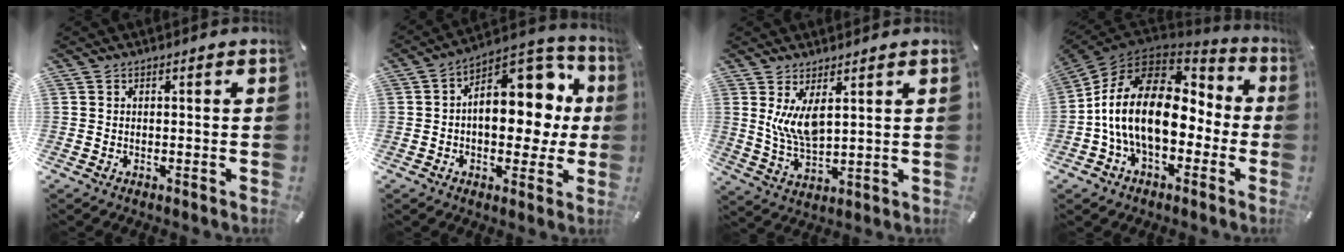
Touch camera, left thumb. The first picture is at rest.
{"total": 16.1, "force": [2.4, 10.9, 11.6], "torque": [-0.133, -0.027, 0.044]}
{"total": 8.0, "force": [3.3, 3.4, 6.5], "torque": [-0.135, -0.014, 0.059]}
{"total": 20.2, "force": [-1.0, 13.4, 15.1], "torque": [-0.310, 0.014, -0.016]}